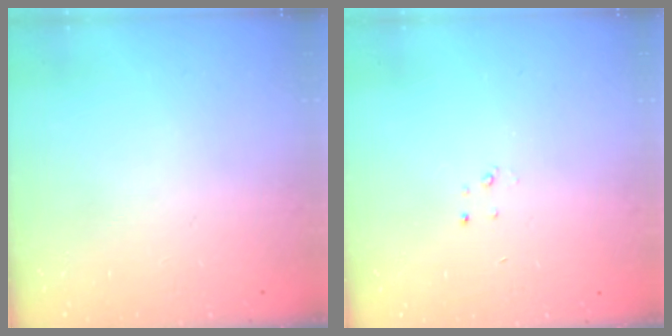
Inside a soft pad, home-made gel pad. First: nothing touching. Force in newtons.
{"total": 2.3, "press": 2.3, "slide": 0.3}